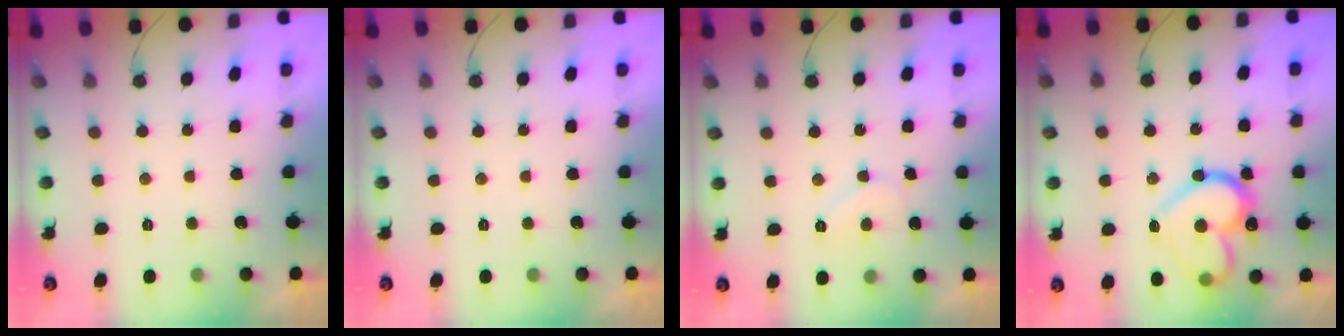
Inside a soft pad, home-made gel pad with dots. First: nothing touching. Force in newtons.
{"total": 0.0}
{"total": 5.4, "press": 5.3, "slide": 0.6}
{"total": 18.5, "press": 18.5, "slide": 1.2}